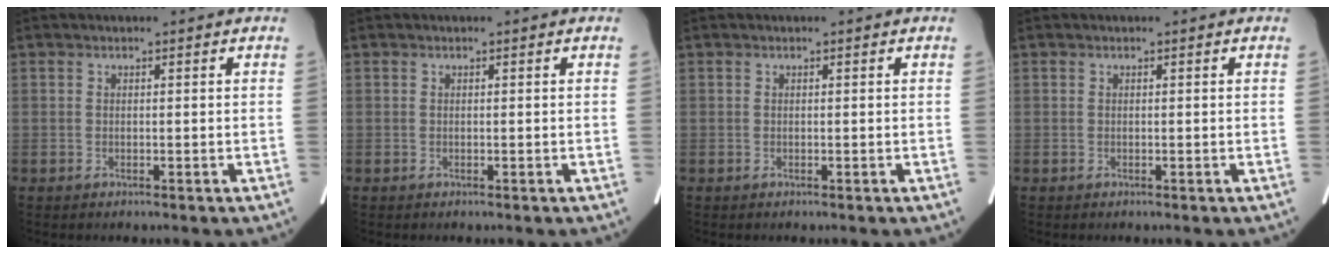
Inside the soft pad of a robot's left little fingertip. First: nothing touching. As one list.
[{"total": 0.0}, {"total": 0.0}, {"total": 0.0}]